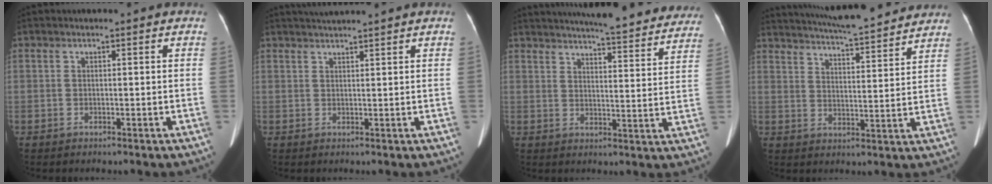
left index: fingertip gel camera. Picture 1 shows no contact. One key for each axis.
{"total": 3.8, "fx": 3.5, "fy": -0.8, "fz": 1.3, "tx": -0.016, "ty": 0.024, "tz": 0.059}
{"total": 25.2, "fx": 23.0, "fy": 3.5, "fz": 9.6, "tx": -0.139, "ty": -0.042, "tz": 0.274}
{"total": 18.9, "fx": 17.2, "fy": 1.9, "fz": 7.5, "tx": -0.123, "ty": 0.014, "tz": 0.236}